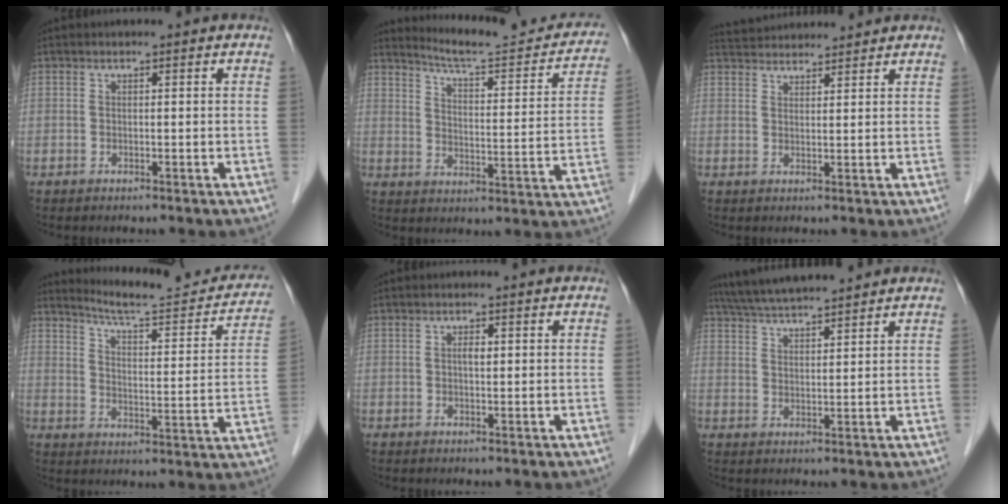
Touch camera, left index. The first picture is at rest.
{"total": 16.3, "force": [15.4, 1.9, 5.0], "torque": [-0.063, -0.045, 0.194]}
{"total": 7.5, "force": [7.3, 0.8, 1.6], "torque": [-0.034, 0.034, 0.117]}
{"total": 16.5, "force": [15.5, 2.0, 5.3], "torque": [-0.066, -0.044, 0.196]}
{"total": 1.2, "force": [0.0, 0.4, 1.1], "torque": [-0.020, -0.002, -0.001]}
{"total": 9.5, "force": [8.7, 0.1, 3.9], "torque": [-0.073, 0.028, 0.143]}